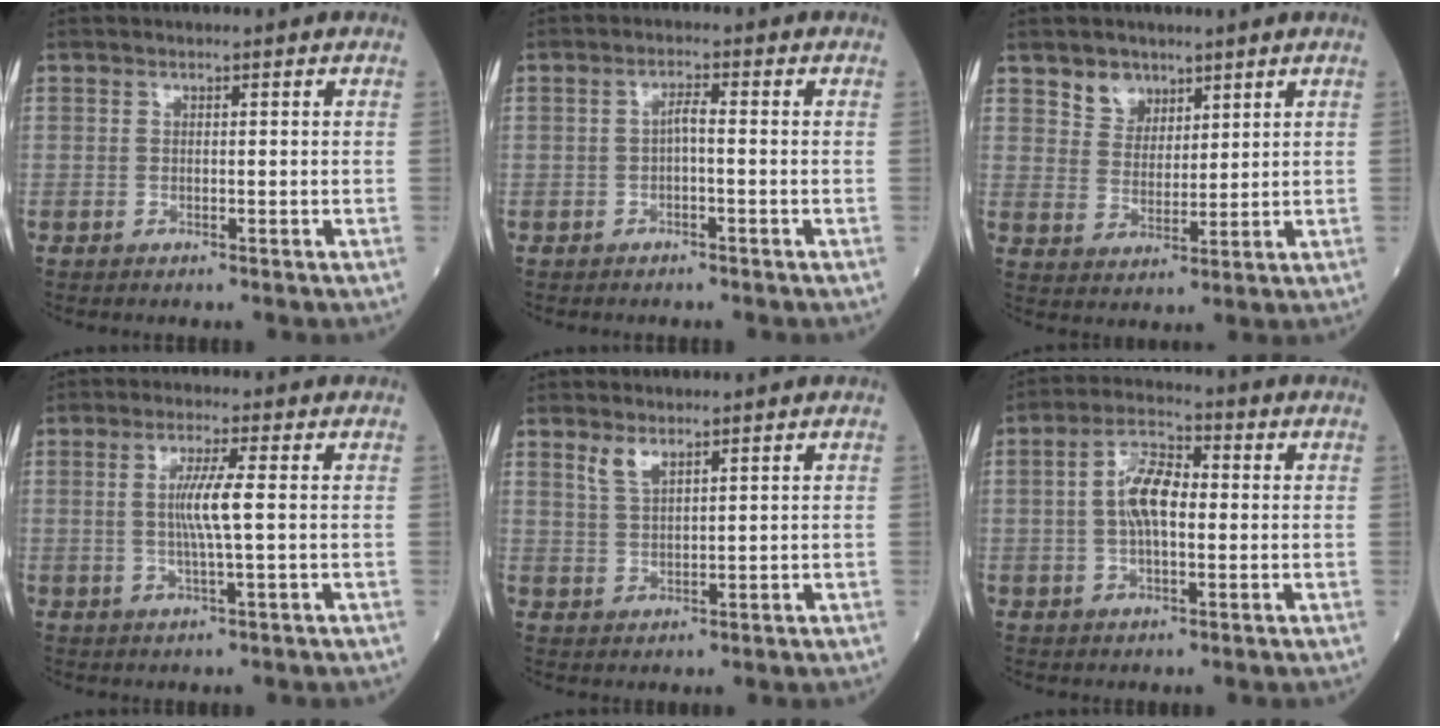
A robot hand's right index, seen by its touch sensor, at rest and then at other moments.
{"total": 1.8, "force": [-0.4, 0.3, 1.7], "torque": [-0.026, 0.005, -0.010]}
{"total": 4.5, "force": [3.2, 3.1, 0.8], "torque": [-0.016, 0.002, 0.062]}
{"total": 5.0, "force": [0.3, -0.4, 5.0], "torque": [-0.099, -0.004, 0.007]}
{"total": 2.6, "force": [1.9, 0.7, 1.6], "torque": [-0.039, -0.002, 0.045]}
{"total": 7.4, "force": [0.4, 3.0, 6.8], "torque": [-0.135, 0.015, 0.001]}